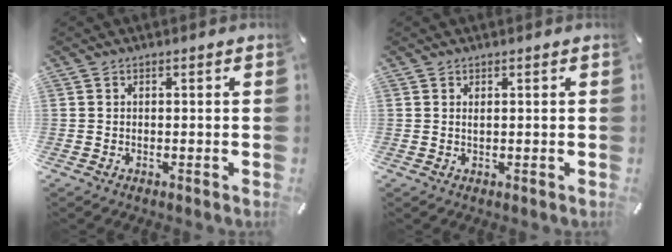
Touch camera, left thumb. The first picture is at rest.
{"total": 0.8, "force": [0.3, 0.1, 0.7], "torque": [-0.013, -0.001, 0.006]}